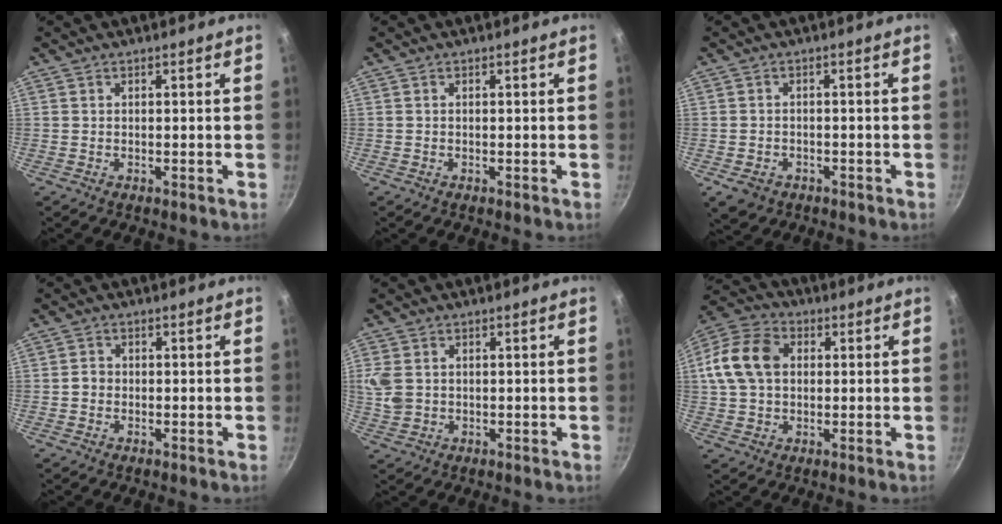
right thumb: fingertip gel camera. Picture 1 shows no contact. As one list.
[{"total": 0.0}, {"total": 4.2, "force": [-2.0, 3.2, 2.0], "torque": [-0.034, 0.013, -0.022]}, {"total": 1.7, "force": [-0.3, 1.5, 0.7], "torque": [-0.006, 0.009, -0.007]}, {"total": 5.5, "force": [0.8, 4.3, 3.2], "torque": [-0.066, -0.004, 0.021]}, {"total": 13.2, "force": [1.8, 9.7, 8.8], "torque": [-0.151, 0.023, 0.018]}]